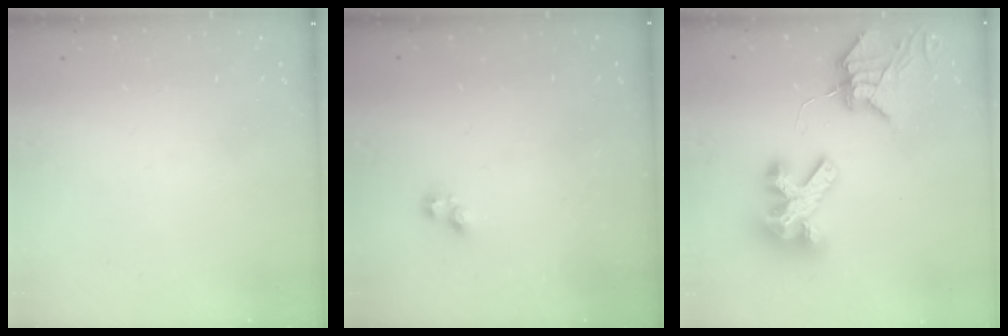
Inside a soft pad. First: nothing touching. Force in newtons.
{"total": 1.6, "press": 1.5, "slide": 0.3}
{"total": 11.8, "press": 11.7, "slide": 1.3}